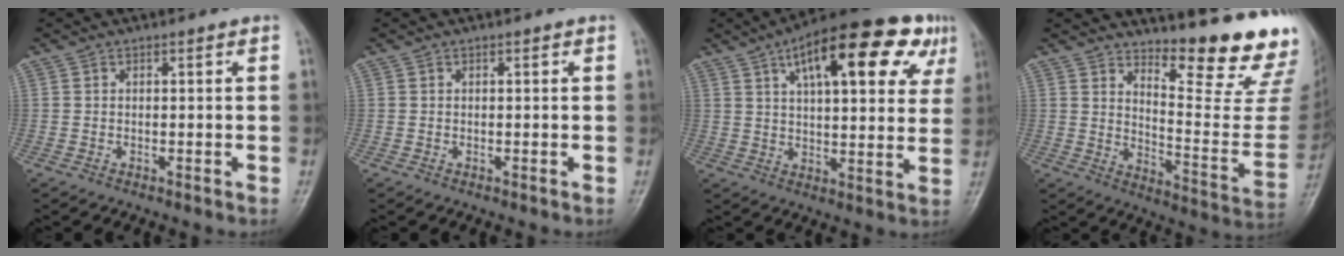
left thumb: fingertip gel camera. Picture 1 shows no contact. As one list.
[{"total": 0.0}, {"total": 23.5, "force": [10.9, 8.8, 18.9], "torque": [-0.244, 0.004, 0.152]}, {"total": 19.0, "force": [16.1, 3.0, 9.7], "torque": [-0.103, -0.173, 0.218]}]